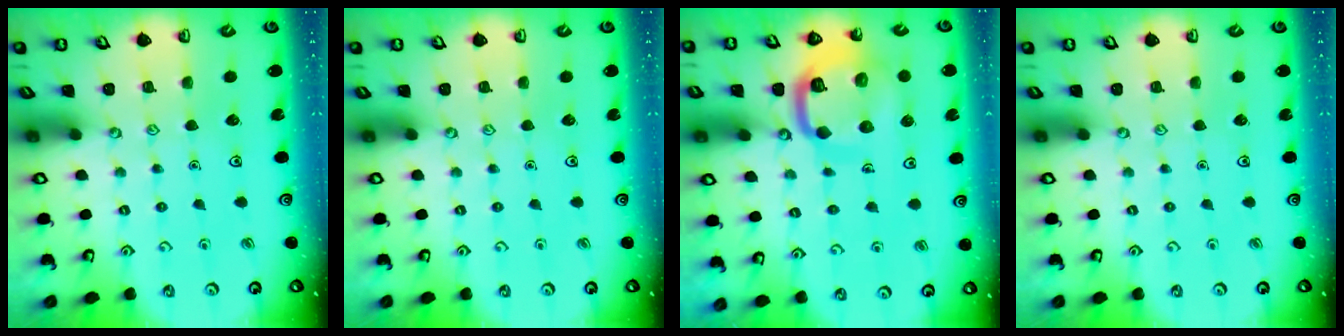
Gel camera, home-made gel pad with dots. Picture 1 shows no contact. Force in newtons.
{"total": 0.0}
{"total": 13.4, "press": 13.4, "slide": 1.5}
{"total": 0.0}